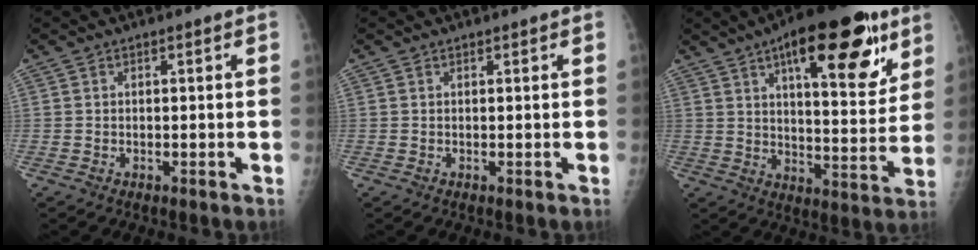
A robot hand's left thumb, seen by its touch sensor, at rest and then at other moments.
{"total": 0.0}
{"total": 22.1, "force": [11.5, 8.0, 17.1], "torque": [-0.212, -0.038, 0.167]}